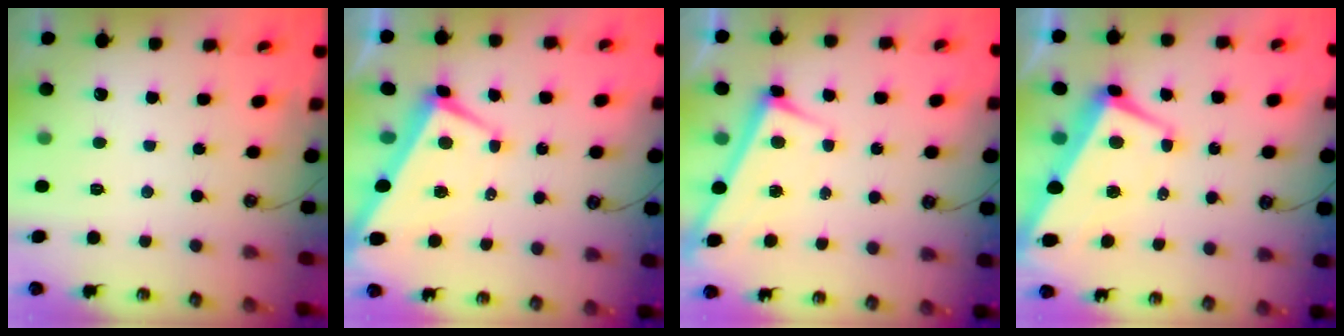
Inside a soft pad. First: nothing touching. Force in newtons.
{"total": 0.9, "press": 0.4, "slide": 0.8}
{"total": 2.9, "press": 2.9, "slide": 0.1}
{"total": 1.7, "press": 1.0, "slide": 1.3}